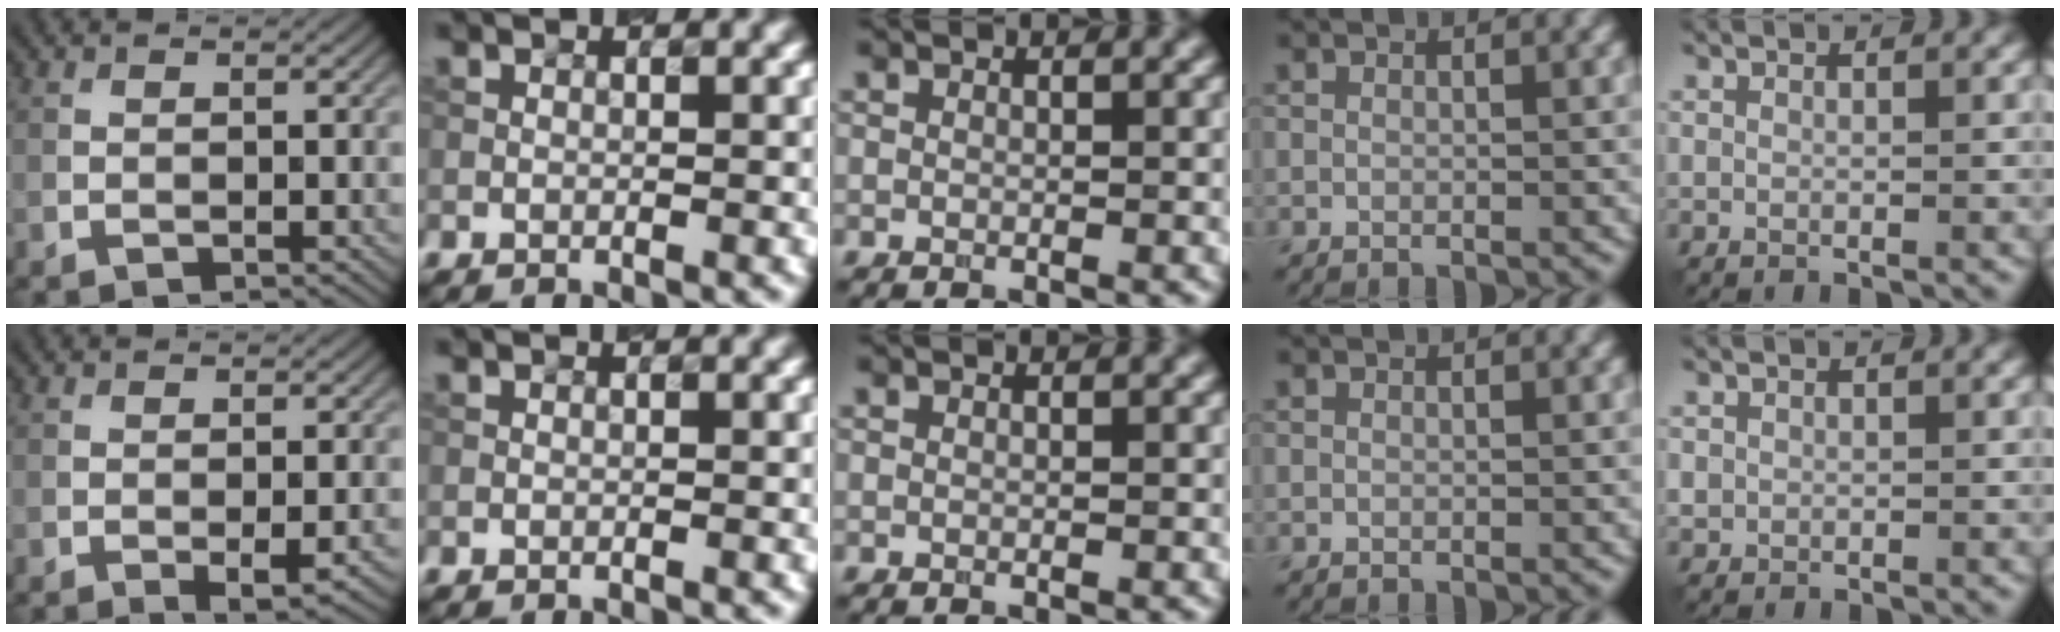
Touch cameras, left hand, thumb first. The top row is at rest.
{"thumb": {"total": 3.5, "force": [-1.4, 1.1, 3.0], "torque": [-0.046, -0.003, -0.018]}, "little": {"total": 0.8, "force": [0.1, 0.8, 0.1], "torque": [0.005, -0.003, 0.001]}}